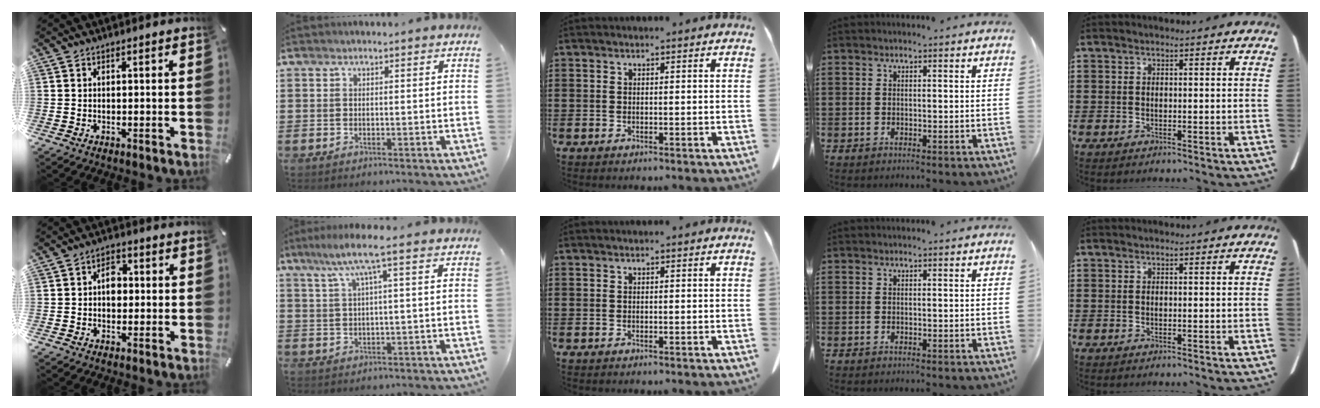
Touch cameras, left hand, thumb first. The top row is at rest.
{"thumb": {"total": 4.7, "force": [0.0, 3.4, 3.2], "torque": [-0.037, 0.003, -0.006]}, "index": {"total": 6.2, "force": [1.9, 0.7, 5.9], "torque": [-0.119, 0.006, 0.027]}}